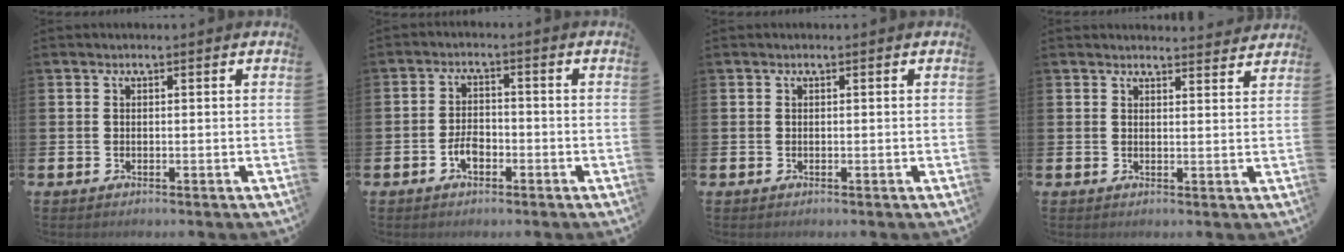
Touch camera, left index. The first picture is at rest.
{"total": 3.1, "force": [-1.5, 1.9, 2.0], "torque": [-0.037, 0.004, -0.029]}
{"total": 0.0}
{"total": 2.3, "force": [2.3, 0.1, -0.3], "torque": [0.009, -0.019, 0.040]}